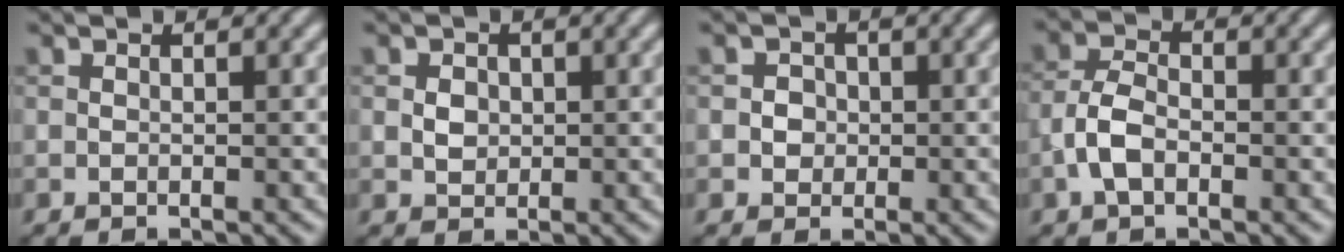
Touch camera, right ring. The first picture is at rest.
{"total": 1.5, "force": [0.1, 1.3, 0.8], "torque": [-0.014, -0.001, 0.002]}
{"total": 1.8, "force": [0.1, 1.6, 0.6], "torque": [0.006, 0.005, 0.000]}
{"total": 3.2, "force": [-1.3, 1.8, 2.3], "torque": [-0.045, 0.006, -0.033]}